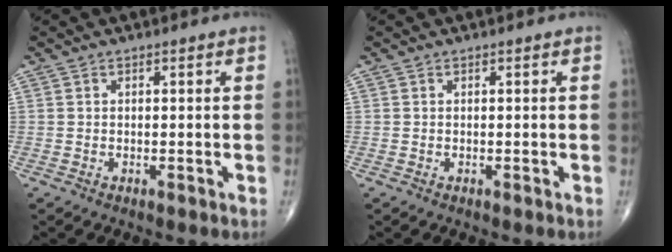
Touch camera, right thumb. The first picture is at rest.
{"total": 0.0}